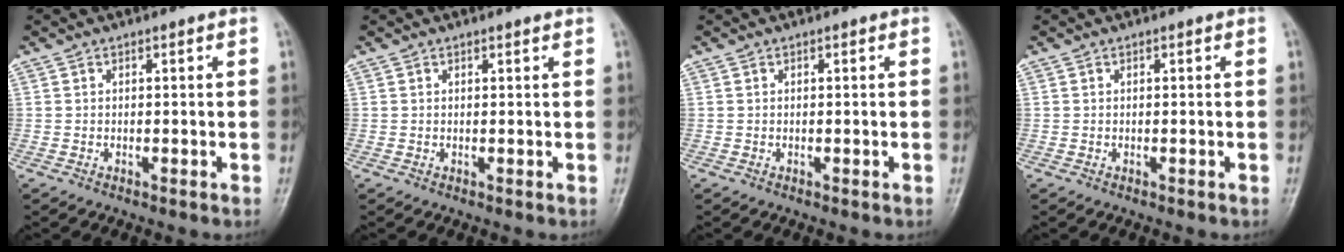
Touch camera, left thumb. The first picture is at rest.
{"total": 0.7, "force": [0.6, 0.0, 0.3], "torque": [-0.006, -0.001, 0.010]}
{"total": 0.0}
{"total": 0.0}